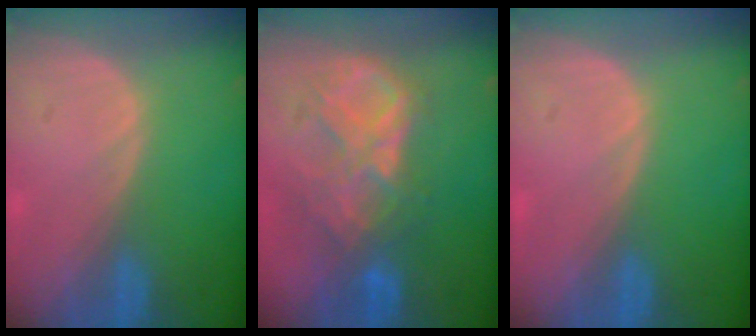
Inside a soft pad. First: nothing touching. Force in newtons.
{"total": 8.8, "press": 7.7, "slide": 4.4}
{"total": 0.0}